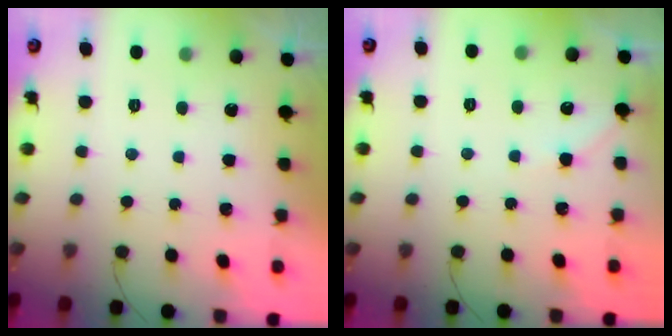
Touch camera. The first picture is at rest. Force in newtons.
{"total": 3.0, "press": 2.9, "slide": 0.5}